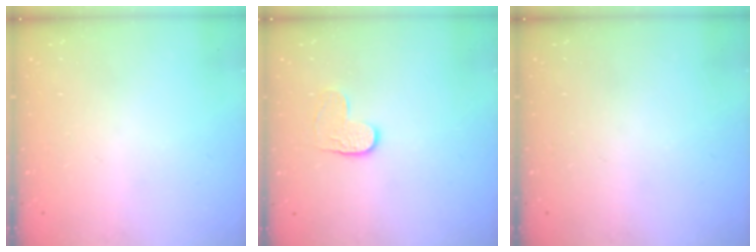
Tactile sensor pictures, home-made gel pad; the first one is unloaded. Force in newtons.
{"total": 5.2, "press": 5.2, "slide": 0.2}
{"total": 0.0}